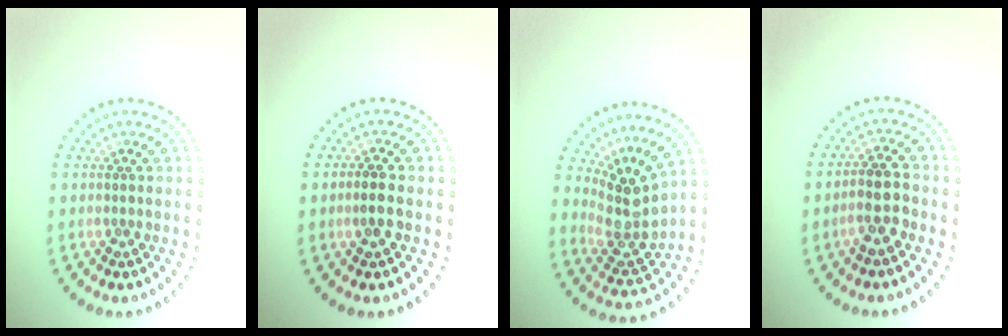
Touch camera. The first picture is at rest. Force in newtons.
{"total": 1.9, "press": 1.9, "slide": 0.3}
{"total": 4.0, "press": 2.9, "slide": 2.8}
{"total": 2.8, "press": 2.6, "slide": 1.0}